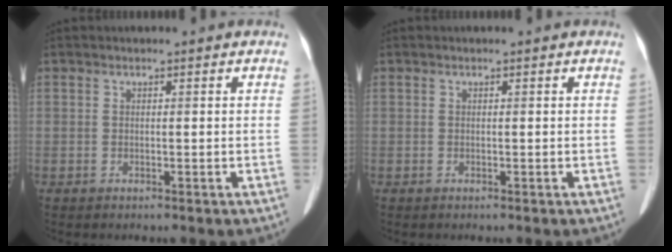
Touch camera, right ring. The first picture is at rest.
{"total": 0.0}